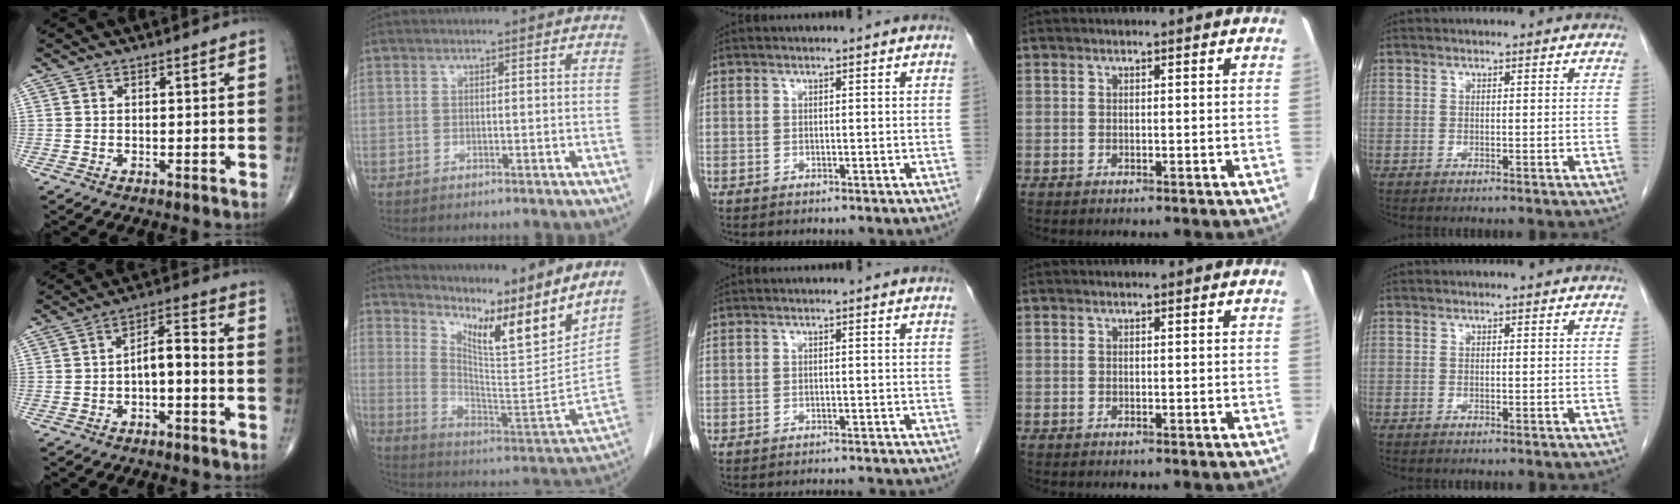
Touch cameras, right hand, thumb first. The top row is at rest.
{"thumb": {"total": 5.6, "force": [-1.5, 1.9, 5.0], "torque": [-0.081, 0.040, -0.028]}, "index": {"total": 20.8, "force": [17.0, 1.2, 11.8], "torque": [-0.191, -0.051, 0.260]}, "middle": {"total": 6.7, "force": [-6.6, 0.3, 0.9], "torque": [-0.008, 0.002, -0.077]}}